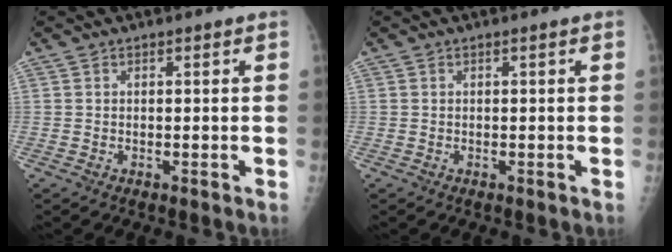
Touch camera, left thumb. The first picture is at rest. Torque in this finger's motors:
{"motor_torque": [0.04, -0.01, 0.00, 0.00, 0.00]}